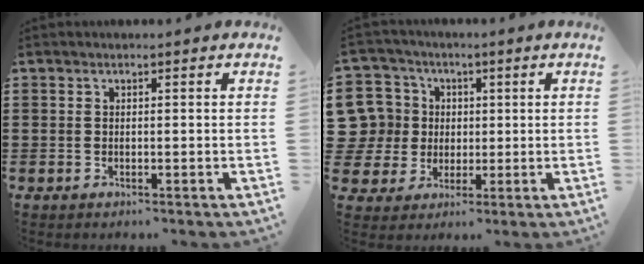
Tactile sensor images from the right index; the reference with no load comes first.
{"total": 9.1, "force": [1.5, 8.8, 1.8], "torque": [-0.099, 0.008, 0.030]}